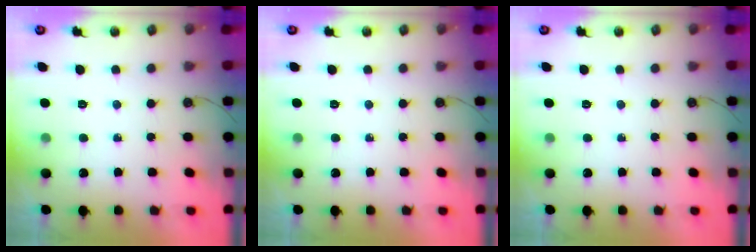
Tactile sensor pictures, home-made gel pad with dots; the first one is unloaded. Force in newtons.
{"total": 0.0}
{"total": 0.0}